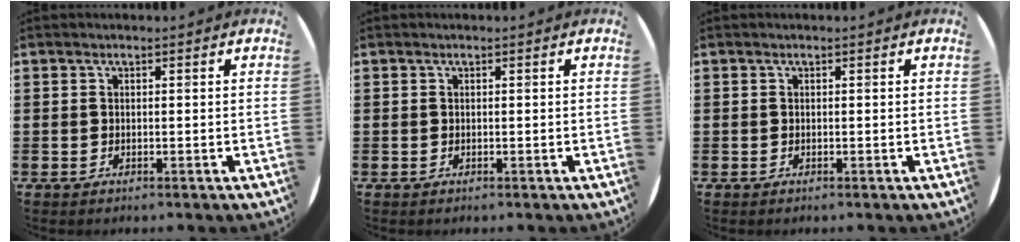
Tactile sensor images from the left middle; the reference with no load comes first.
{"total": 0.0}
{"total": 0.0}